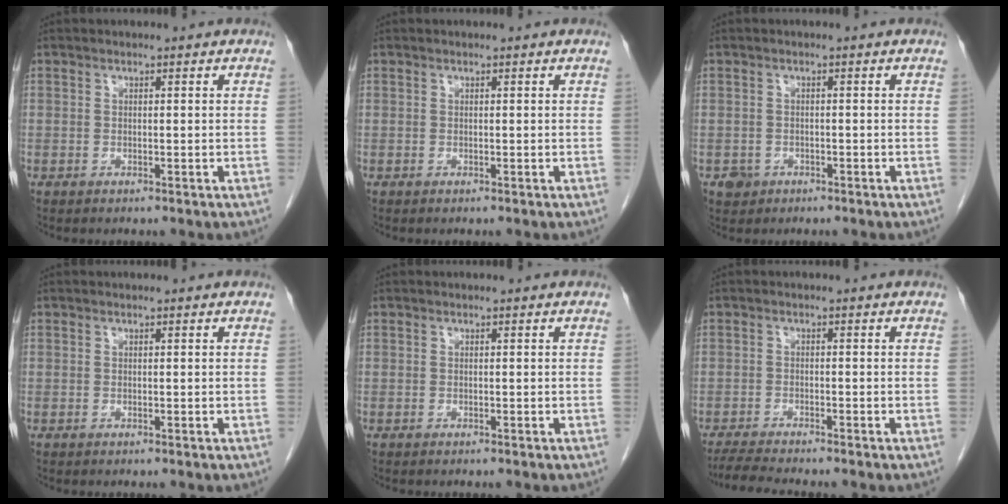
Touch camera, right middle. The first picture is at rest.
{"total": 0.0}
{"total": 2.0, "force": [-1.0, 1.7, 0.2], "torque": [-0.003, 0.007, -0.014]}
{"total": 0.0}
{"total": 0.0}
{"total": 4.8, "force": [-4.4, -0.4, 1.9], "torque": [-0.032, -0.019, -0.076]}